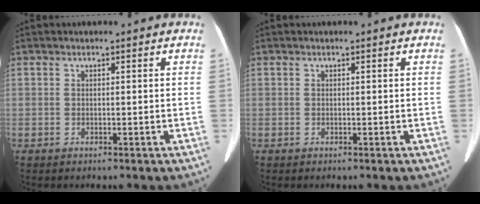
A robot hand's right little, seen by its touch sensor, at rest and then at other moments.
{"total": 0.0}